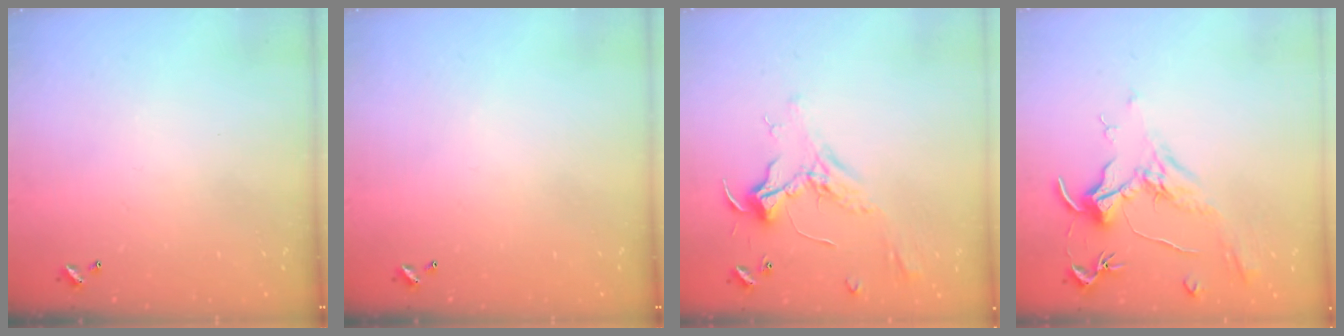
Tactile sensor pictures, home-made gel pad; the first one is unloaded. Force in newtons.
{"total": 0.0}
{"total": 2.3, "press": 2.1, "slide": 0.9}
{"total": 2.0, "press": 1.8, "slide": 0.8}